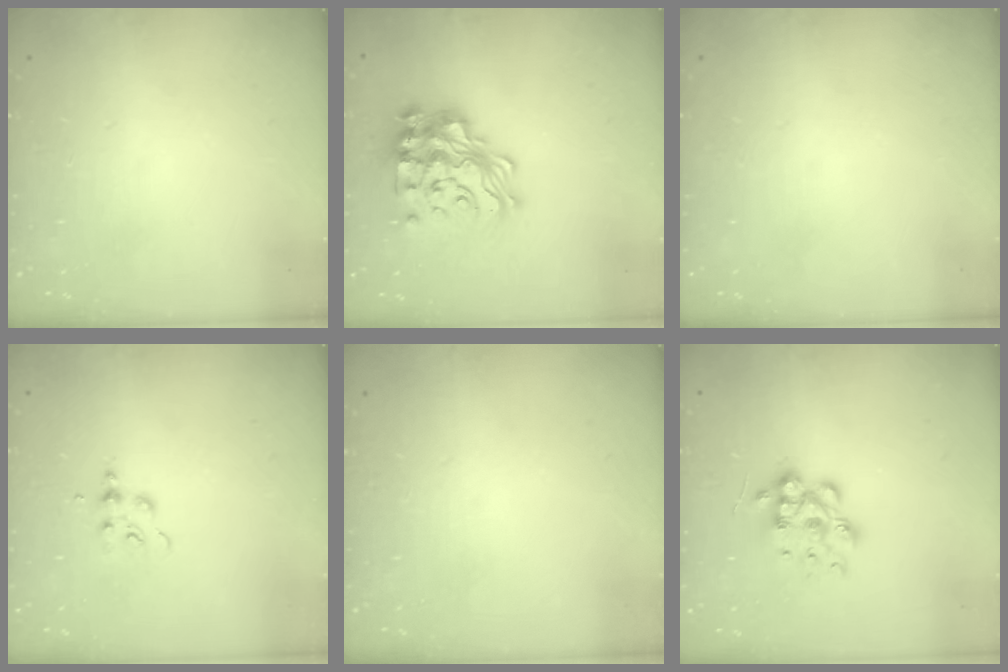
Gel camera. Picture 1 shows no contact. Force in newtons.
{"total": 21.8, "press": 21.7, "slide": 1.8}
{"total": 0.0}
{"total": 4.2, "press": 4.2, "slide": 0.5}
{"total": 0.0}
{"total": 11.2, "press": 11.2, "slide": 0.5}